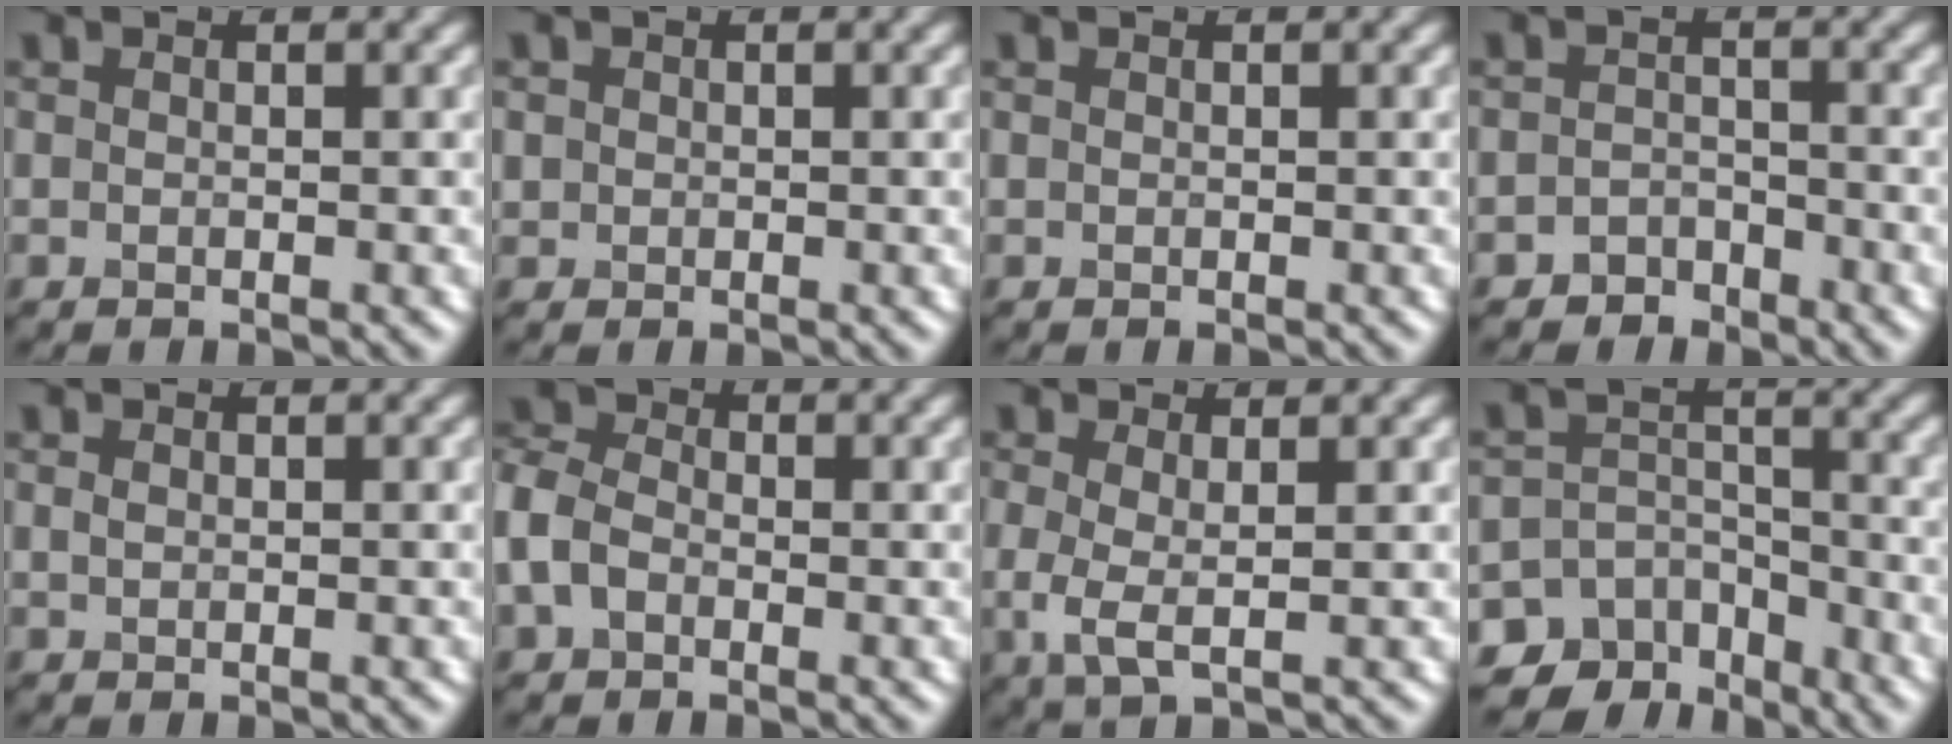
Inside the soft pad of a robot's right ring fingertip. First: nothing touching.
{"total": 0.9, "force": [0.2, 0.8, 0.0], "torque": [0.008, -0.003, 0.001]}
{"total": 0.0}
{"total": 1.9, "force": [-1.5, 1.2, 0.1], "torque": [0.006, 0.009, -0.031]}
{"total": 0.6, "force": [0.3, 0.4, 0.3], "torque": [-0.006, -0.002, 0.005]}
{"total": 4.3, "force": [-1.0, 3.2, 2.7], "torque": [-0.066, 0.009, -0.038]}
{"total": 2.7, "force": [0.1, 0.8, 2.6], "torque": [-0.060, -0.007, -0.001]}
{"total": 8.2, "force": [-6.2, 5.2, 1.5], "torque": [-0.007, 0.004, -0.101]}